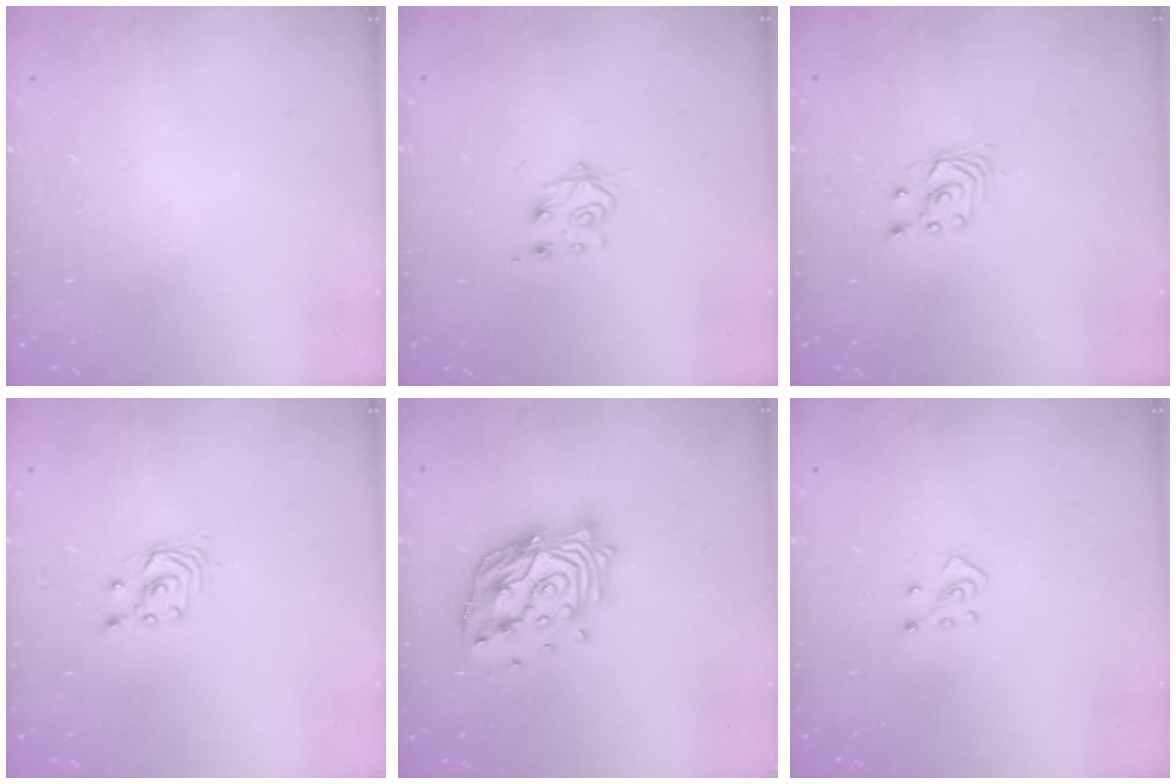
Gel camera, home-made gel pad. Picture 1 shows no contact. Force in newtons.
{"total": 7.6, "press": 7.5, "slide": 0.7}
{"total": 2.5, "press": 2.5, "slide": 0.2}
{"total": 2.5, "press": 2.5, "slide": 0.2}
{"total": 16.7, "press": 16.7, "slide": 1.5}
{"total": 4.6, "press": 4.6, "slide": 0.3}